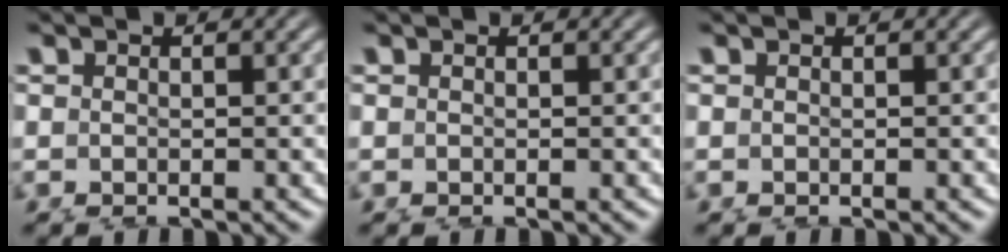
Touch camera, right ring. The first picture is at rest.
{"total": 0.0}
{"total": 0.0}